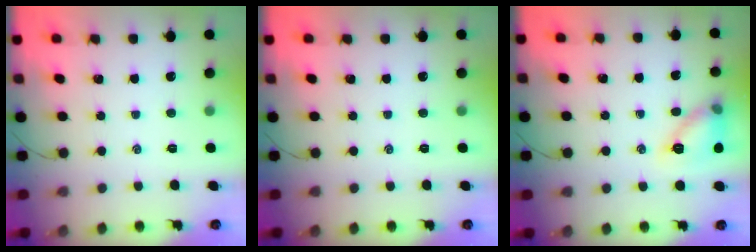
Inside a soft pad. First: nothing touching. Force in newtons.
{"total": 0.0}
{"total": 11.9, "press": 11.9, "slide": 0.6}